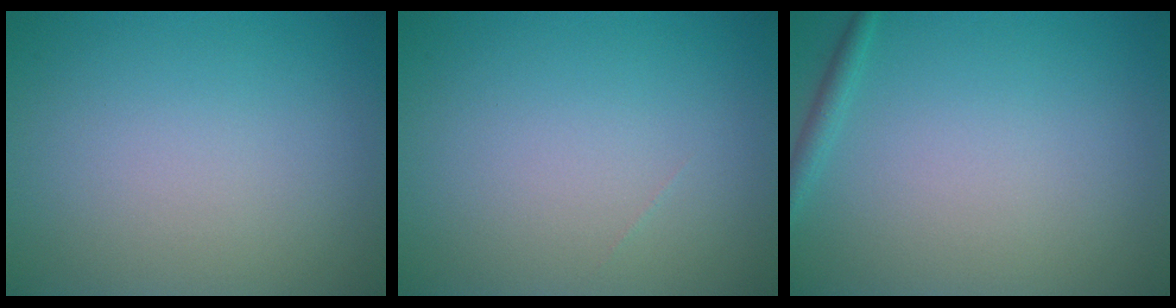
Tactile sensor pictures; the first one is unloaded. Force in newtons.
{"total": 0.0}
{"total": 1.2, "press": 1.1, "slide": 0.1}